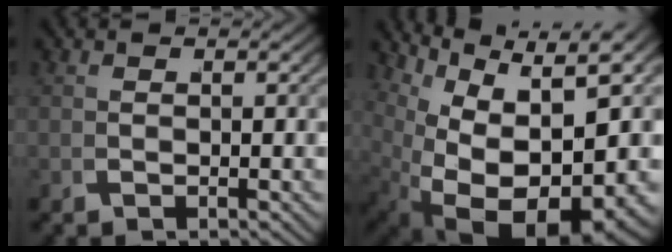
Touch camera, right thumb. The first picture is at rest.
{"total": 19.9, "force": [-1.3, 13.1, 14.9], "torque": [-0.278, -0.066, 0.018]}